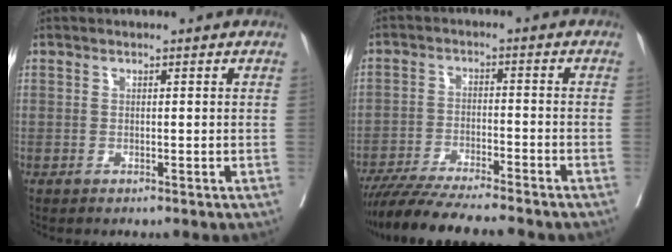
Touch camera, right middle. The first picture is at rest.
{"total": 12.8, "force": [-11.3, 0.3, 6.1], "torque": [-0.087, -0.023, -0.177]}